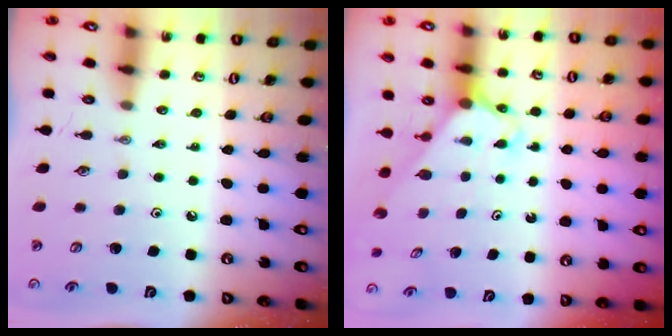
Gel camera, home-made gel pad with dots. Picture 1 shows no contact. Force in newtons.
{"total": 2.3, "press": 2.3, "slide": 0.2}